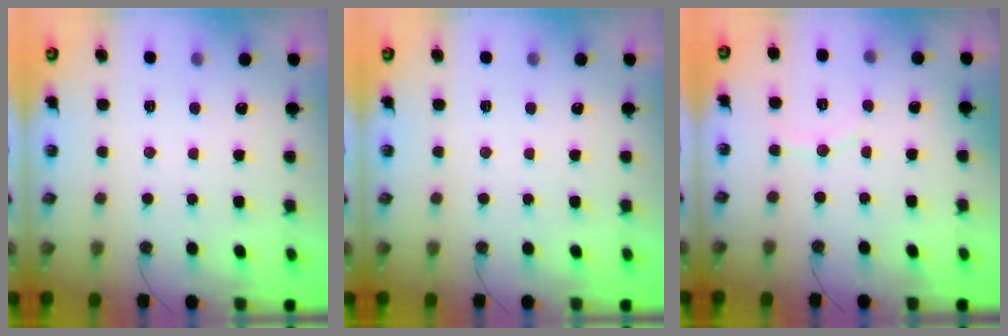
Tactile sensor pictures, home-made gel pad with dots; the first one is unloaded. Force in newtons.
{"total": 0.0}
{"total": 5.1, "press": 5.0, "slide": 0.7}